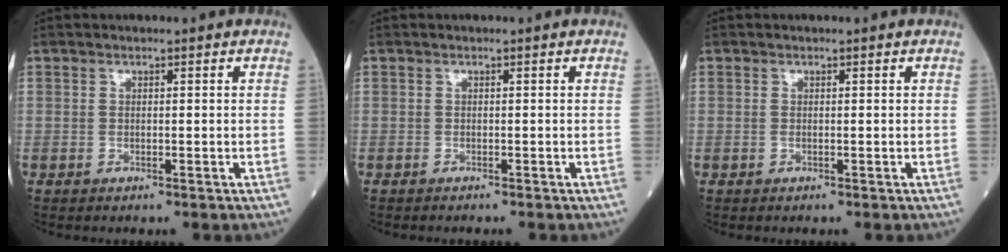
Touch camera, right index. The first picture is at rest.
{"total": 1.0, "force": [-0.9, 0.1, 0.3], "torque": [-0.005, -0.001, -0.014]}
{"total": 0.0}